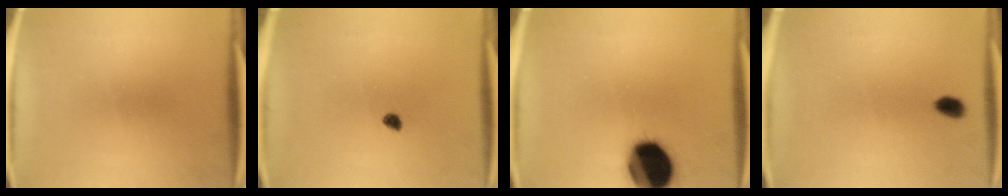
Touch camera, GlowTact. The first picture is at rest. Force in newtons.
{"total": 1.3}
{"total": 18.3}
{"total": 2.4}